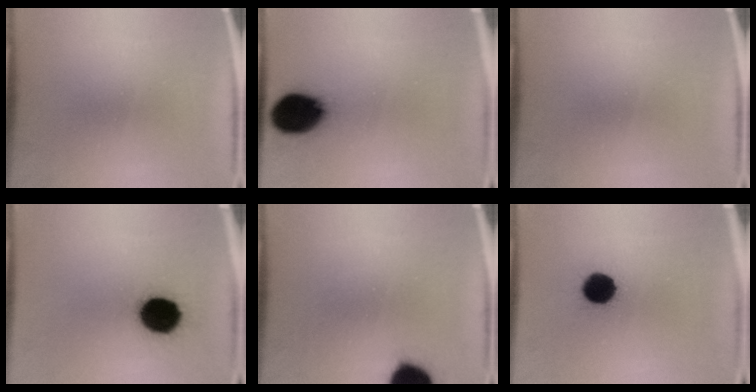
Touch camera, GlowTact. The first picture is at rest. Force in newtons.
{"total": 15.2}
{"total": 0.0}
{"total": 12.4}
{"total": 15.8}
{"total": 9.9}